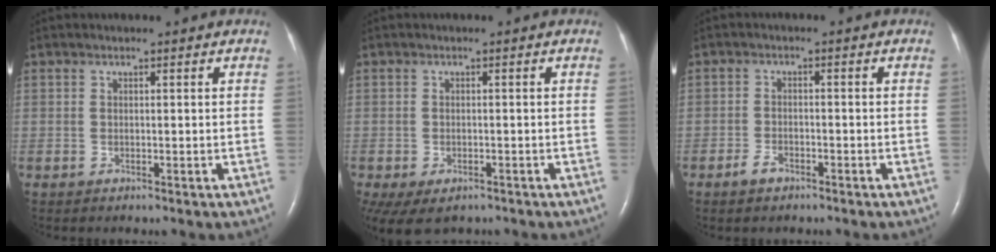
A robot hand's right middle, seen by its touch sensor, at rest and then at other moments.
{"total": 9.2, "force": [-5.4, 5.9, 4.5], "torque": [-0.117, -0.013, -0.074]}
{"total": 2.4, "force": [-1.7, 1.1, 1.2], "torque": [-0.031, 0.001, -0.029]}